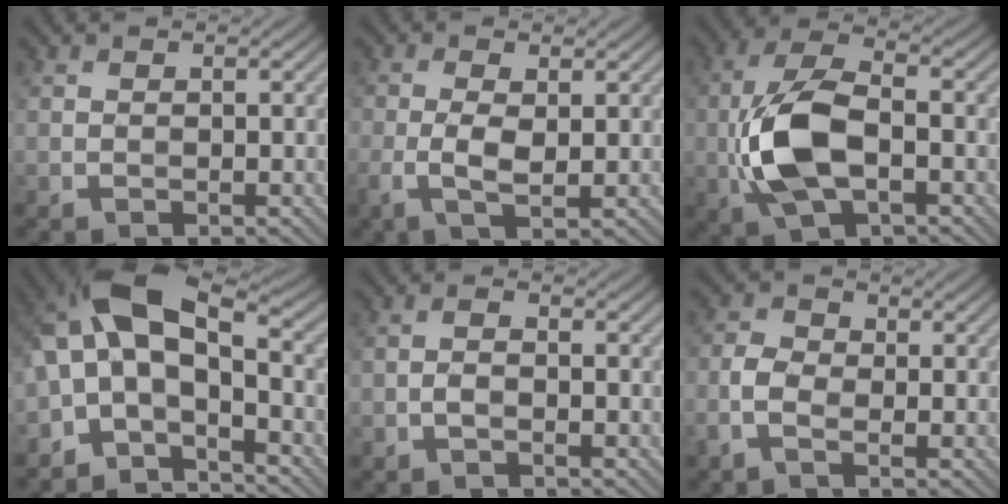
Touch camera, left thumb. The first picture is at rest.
{"total": 4.4, "force": [-0.4, 1.7, 4.1], "torque": [-0.098, -0.001, -0.010]}
{"total": 10.6, "force": [-2.2, 5.3, 9.0], "torque": [-0.203, 0.006, -0.046]}
{"total": 9.6, "force": [-1.3, 5.1, 8.1], "torque": [-0.157, 0.018, -0.040]}
{"total": 1.7, "force": [-0.9, 0.6, 1.3], "torque": [-0.027, 0.005, -0.022]}
{"total": 3.4, "force": [-1.3, 2.0, 2.4], "torque": [-0.064, 0.006, -0.037]}